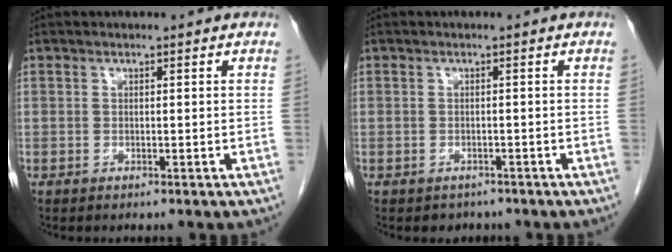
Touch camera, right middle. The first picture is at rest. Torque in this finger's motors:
{"motor_torque": [-0.19, -0.27, -0.04, -0.01]}